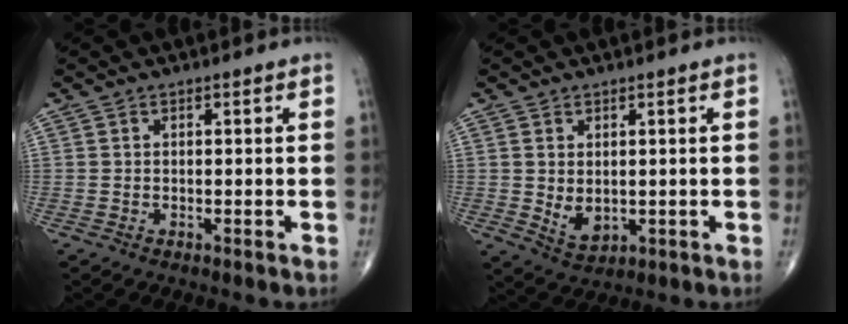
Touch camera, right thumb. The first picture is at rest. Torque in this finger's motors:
{"motor_torque": [-0.50, 0.54, 0.28, 0.42, 0.16]}